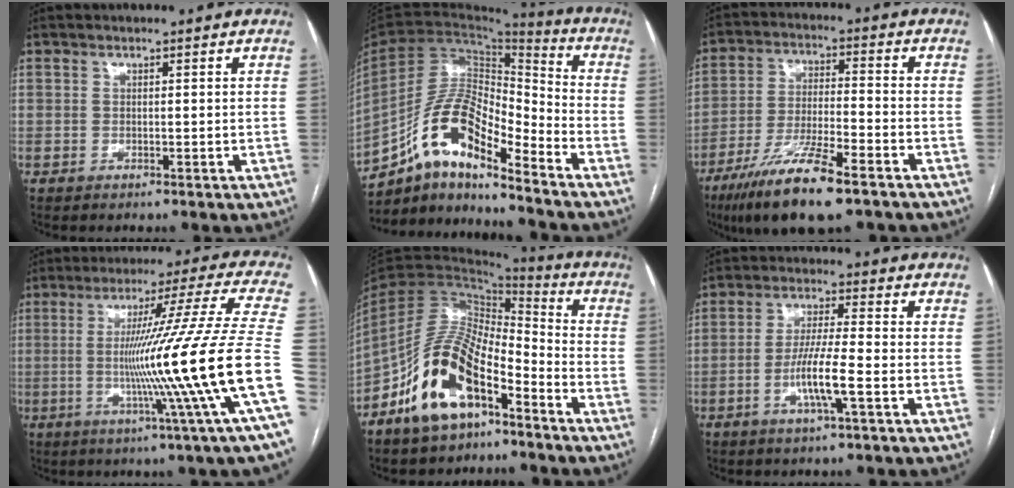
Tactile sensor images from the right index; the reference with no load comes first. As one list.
[{"total": 14.6, "force": [-10.2, 3.7, 9.7], "torque": [-0.188, 0.031, -0.184]}, {"total": 13.6, "force": [-8.9, 1.6, 10.1], "torque": [-0.196, -0.030, -0.157]}, {"total": 24.6, "force": [-4.6, -3.1, 24.0], "torque": [-0.313, -0.021, -0.098]}, {"total": 13.7, "force": [-8.0, 5.9, 9.4], "torque": [-0.191, 0.018, -0.148]}, {"total": 7.2, "force": [-2.4, 0.0, 6.7], "torque": [-0.132, -0.002, -0.048]}]